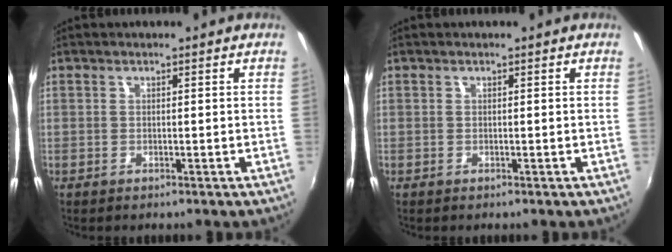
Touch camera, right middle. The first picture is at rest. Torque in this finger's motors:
{"motor_torque": [-0.04, -0.01, 0.00, 0.00]}